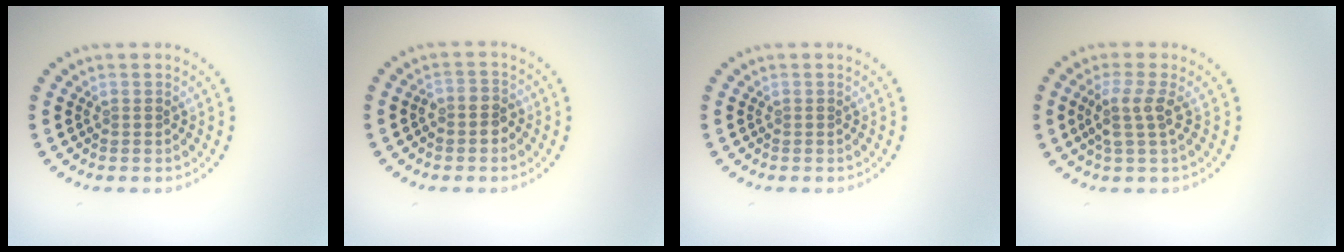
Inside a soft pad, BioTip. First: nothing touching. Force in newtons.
{"total": 1.9, "press": 1.7, "slide": 0.8}
{"total": 0.0}
{"total": 2.5, "press": 2.0, "slide": 1.6}